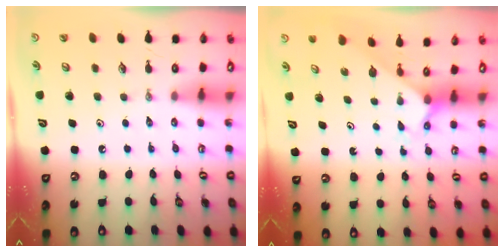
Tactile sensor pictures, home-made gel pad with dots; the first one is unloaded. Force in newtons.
{"total": 1.9, "press": 1.9, "slide": 0.2}